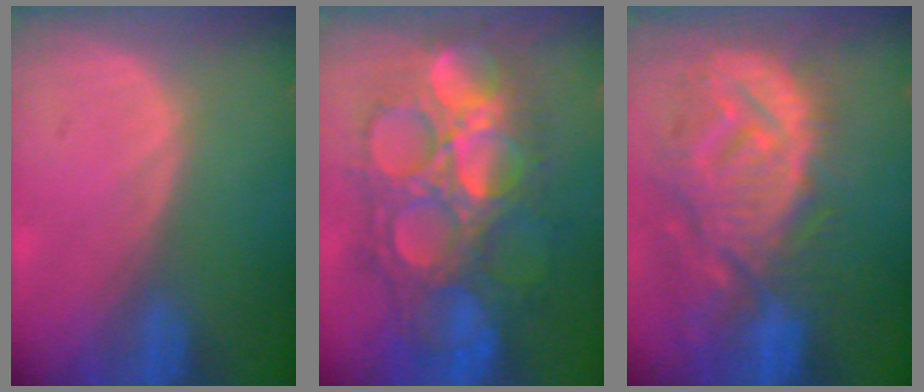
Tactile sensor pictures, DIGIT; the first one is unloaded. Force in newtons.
{"total": 13.6, "press": 13.5, "slide": 1.5}
{"total": 13.8, "press": 12.0, "slide": 6.9}